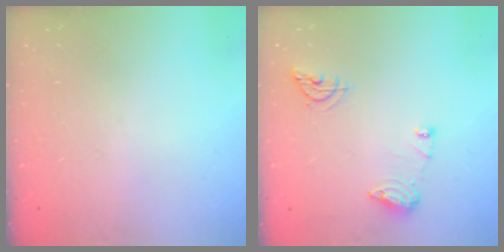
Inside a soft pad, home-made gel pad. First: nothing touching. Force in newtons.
{"total": 9.5, "press": 9.5, "slide": 0.9}